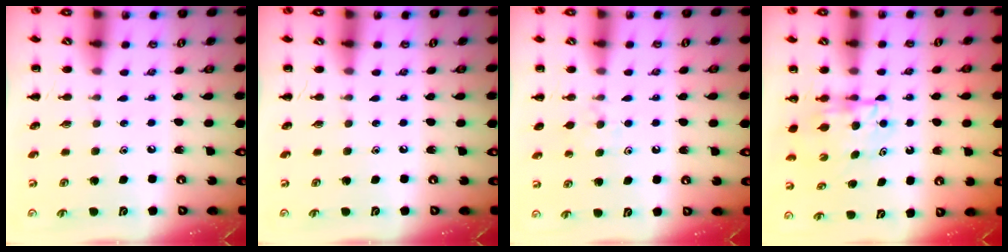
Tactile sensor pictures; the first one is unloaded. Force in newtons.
{"total": 0.0}
{"total": 4.8, "press": 4.5, "slide": 1.7}
{"total": 5.0, "press": 5.0, "slide": 0.1}